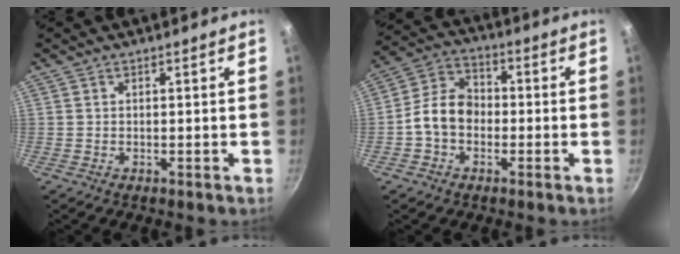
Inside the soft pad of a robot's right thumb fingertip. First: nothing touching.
{"total": 8.9, "force": [-1.7, 6.8, 5.6], "torque": [-0.076, 0.031, -0.049]}